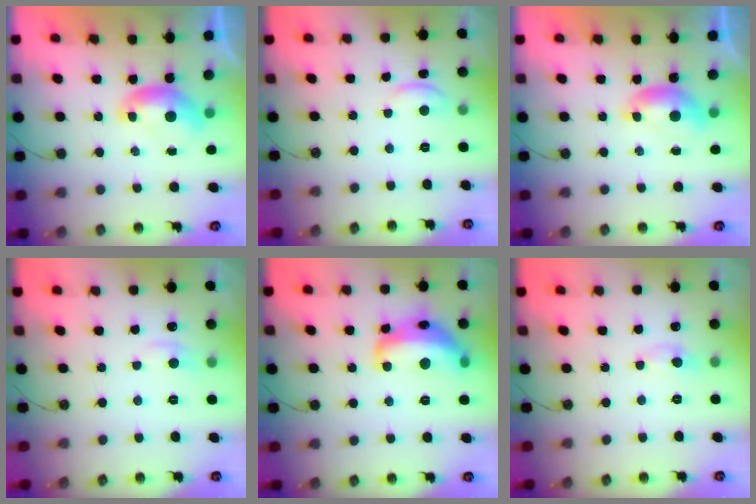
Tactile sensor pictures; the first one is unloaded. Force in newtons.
{"total": 0.0}
{"total": 0.7, "press": 0.6, "slide": 0.3}
{"total": 1.3, "press": 0.9, "slide": 0.9}
{"total": 10.5, "press": 10.5, "slide": 1.0}
{"total": 0.6, "press": 0.2, "slide": 0.5}